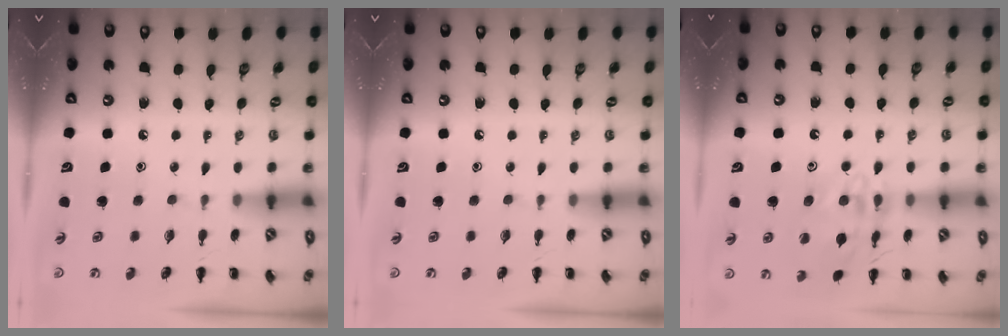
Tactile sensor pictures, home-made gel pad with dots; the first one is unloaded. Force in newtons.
{"total": 0.0}
{"total": 14.0, "press": 13.9, "slide": 1.3}